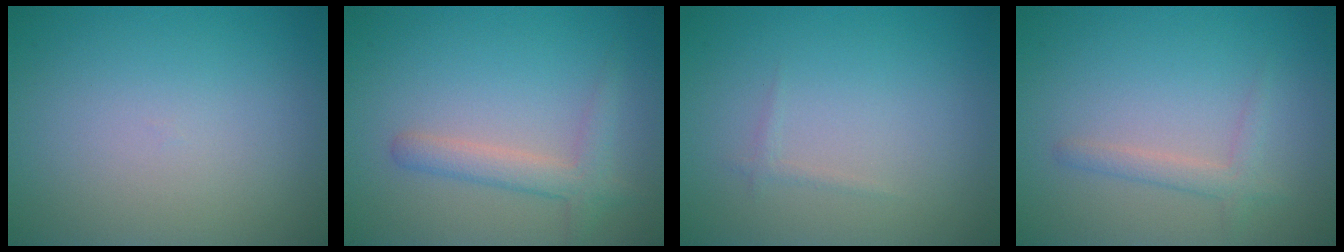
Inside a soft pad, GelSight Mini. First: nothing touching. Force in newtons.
{"total": 2.6, "press": 2.6, "slide": 0.2}
{"total": 0.6, "press": 0.6, "slide": 0.0}
{"total": 1.8, "press": 1.7, "slide": 0.1}